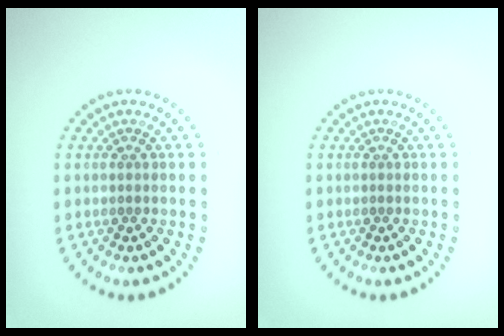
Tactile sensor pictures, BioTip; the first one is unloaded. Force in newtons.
{"total": 0.0}